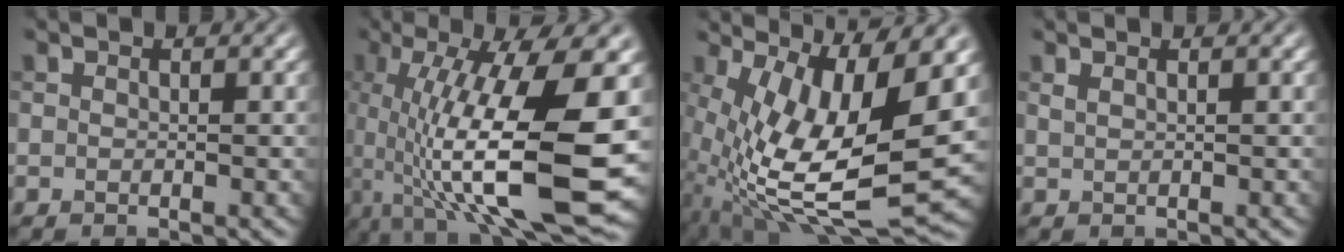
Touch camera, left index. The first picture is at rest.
{"total": 14.7, "force": [-1.9, 4.0, 14.0], "torque": [-0.245, -0.005, -0.021]}
{"total": 14.6, "force": [0.4, 4.9, 13.8], "torque": [-0.263, -0.017, 0.022]}
{"total": 0.8, "force": [0.5, 0.3, 0.5], "torque": [-0.009, 0.002, 0.011]}